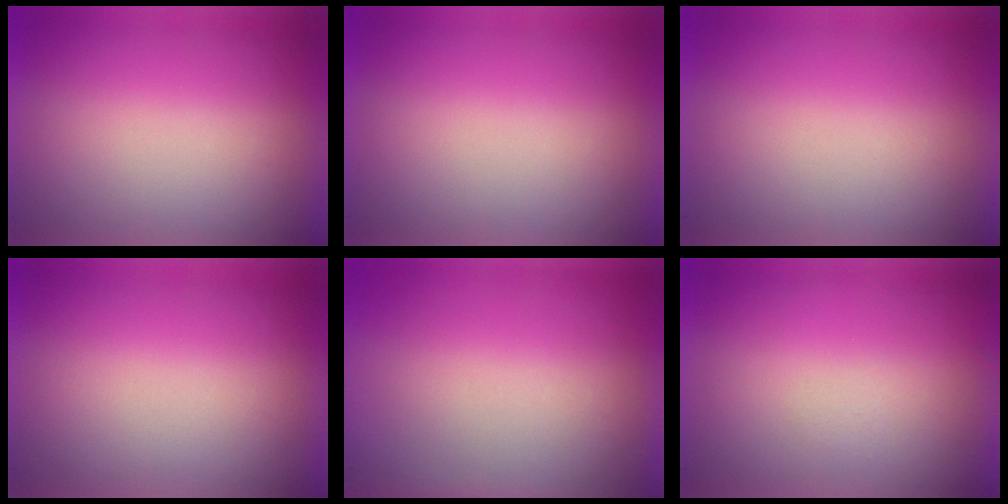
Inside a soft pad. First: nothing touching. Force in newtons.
{"total": 0.0}
{"total": 0.0}
{"total": 0.0}
{"total": 6.9}
{"total": 1.3}